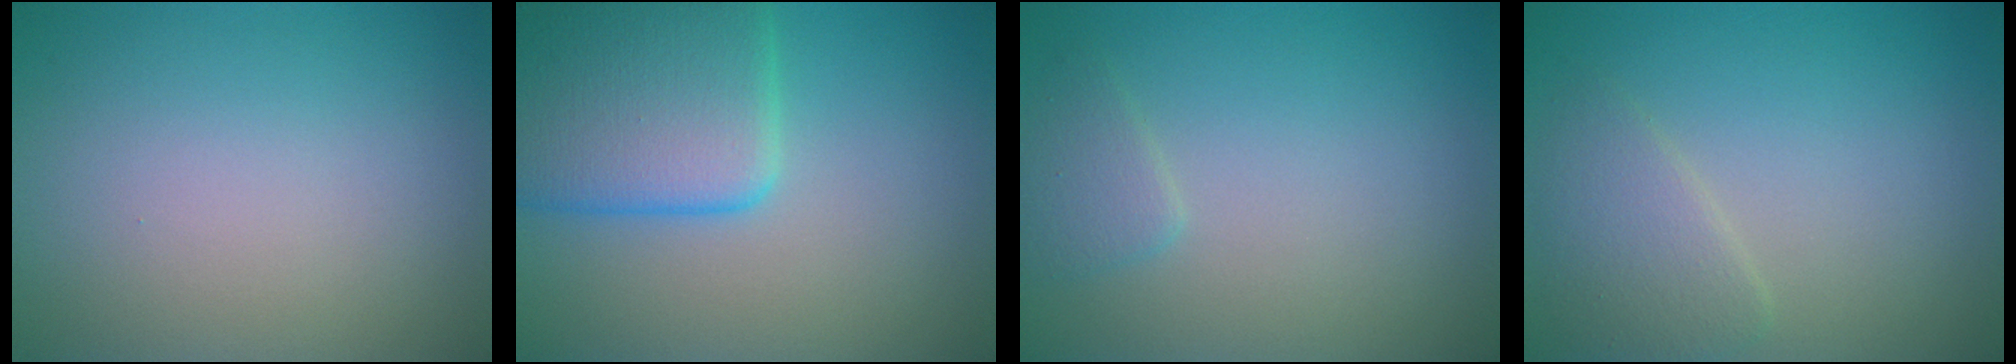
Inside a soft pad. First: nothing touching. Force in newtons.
{"total": 8.0, "press": 8.0, "slide": 0.4}
{"total": 1.5, "press": 1.5, "slide": 0.1}
{"total": 2.6, "press": 2.6, "slide": 0.0}